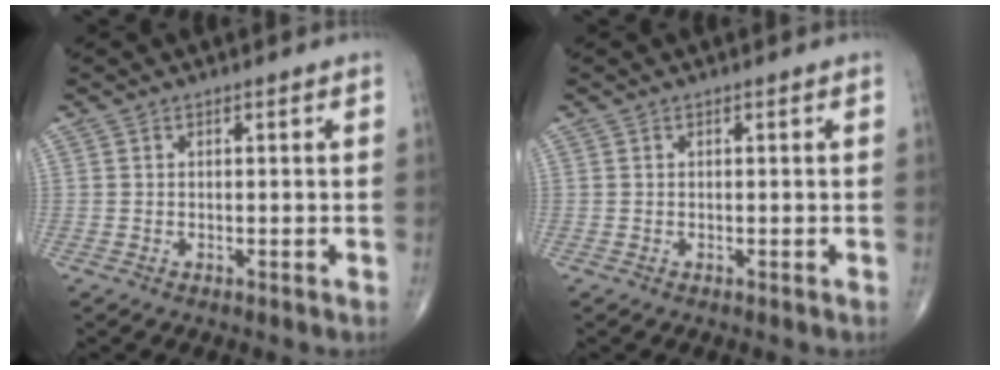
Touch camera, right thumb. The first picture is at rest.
{"total": 0.0}